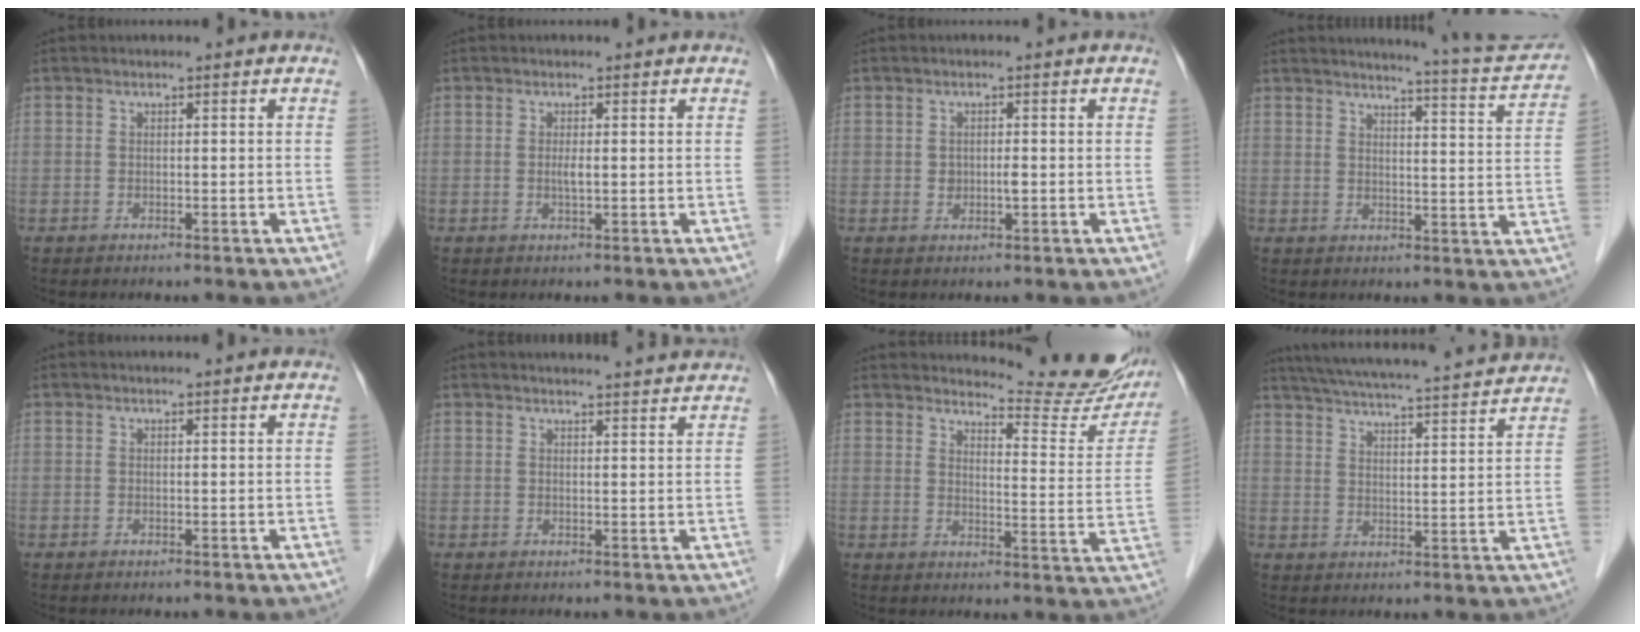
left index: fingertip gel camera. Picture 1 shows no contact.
{"total": 1.1, "force": [0.0, 0.1, 1.1], "torque": [-0.025, -0.002, 0.000]}
{"total": 1.4, "force": [-0.1, 0.7, 1.1], "torque": [-0.018, -0.002, 0.000]}
{"total": 10.9, "force": [10.6, -0.7, 2.5], "torque": [-0.039, -0.042, 0.122]}
{"total": 0.8, "force": [0.8, 0.0, 0.2], "torque": [-0.009, 0.004, 0.010]}
{"total": 6.7, "force": [6.5, -0.1, 1.6], "torque": [-0.021, 0.009, 0.065]}
{"total": 14.4, "force": [13.8, 1.6, 3.5], "torque": [-0.037, -0.077, 0.150]}
{"total": 19.3, "force": [17.8, 0.5, 7.5], "torque": [-0.134, 0.012, 0.246]}